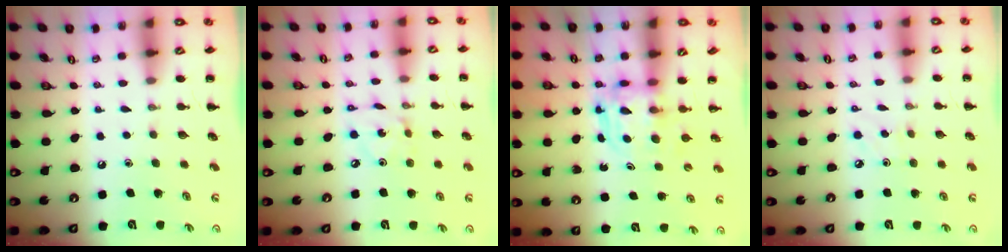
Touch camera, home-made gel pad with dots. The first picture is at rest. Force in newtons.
{"total": 2.6, "press": 2.6, "slide": 0.5}
{"total": 3.8, "press": 3.8, "slide": 0.3}
{"total": 2.7, "press": 2.5, "slide": 0.9}